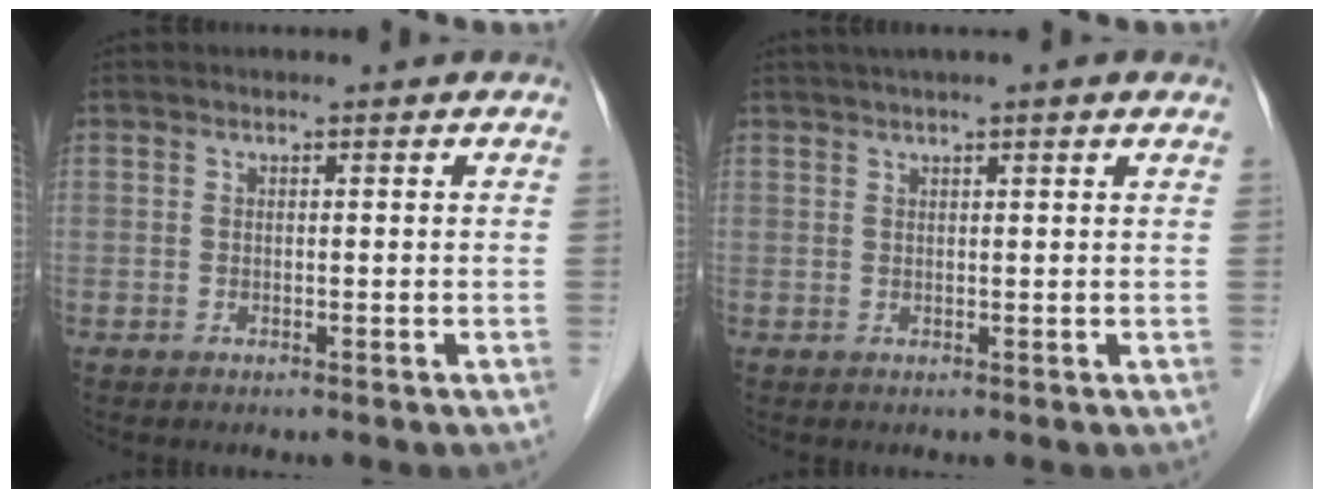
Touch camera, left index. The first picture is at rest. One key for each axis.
{"total": 5.3, "fx": 4.0, "fy": 0.1, "fz": 3.4, "tx": -0.053, "ty": 0.034, "tz": 0.062}